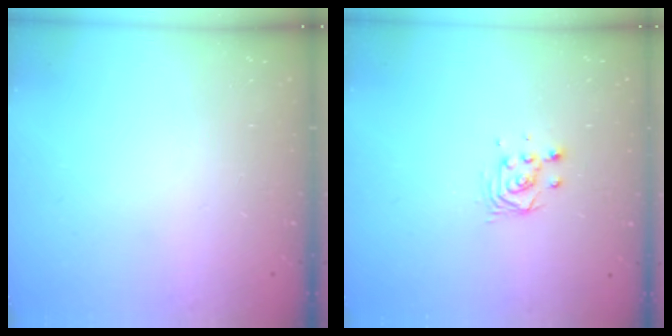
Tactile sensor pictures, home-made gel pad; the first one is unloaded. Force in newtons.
{"total": 3.9, "press": 3.9, "slide": 0.3}